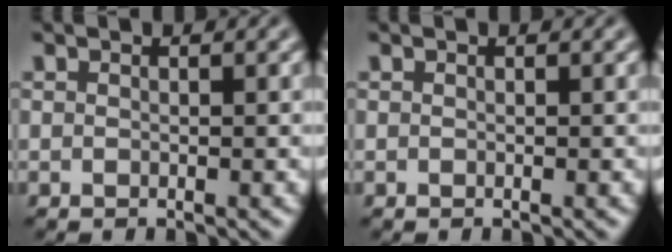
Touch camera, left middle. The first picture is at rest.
{"total": 0.0}